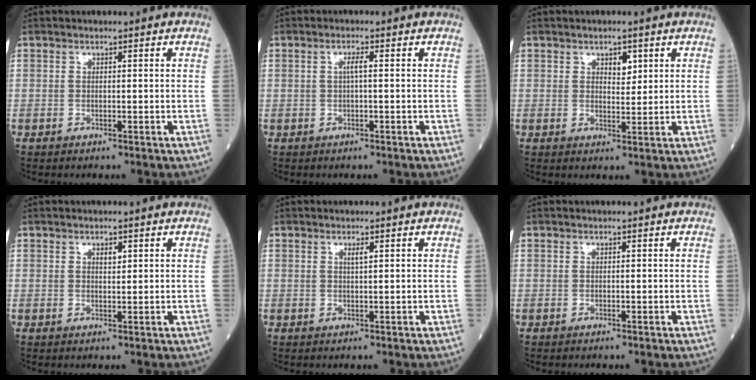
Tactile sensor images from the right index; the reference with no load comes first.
{"total": 1.5, "force": [0.1, 0.1, 1.5], "torque": [-0.031, 0.003, 0.002]}
{"total": 2.6, "force": [1.3, 1.3, 1.8], "torque": [-0.023, -0.002, 0.021]}
{"total": 1.3, "force": [0.7, 0.5, 1.0], "torque": [-0.015, -0.002, 0.010]}
{"total": 1.0, "force": [0.5, 0.0, 0.9], "torque": [-0.019, -0.002, 0.009]}
{"total": 0.0}